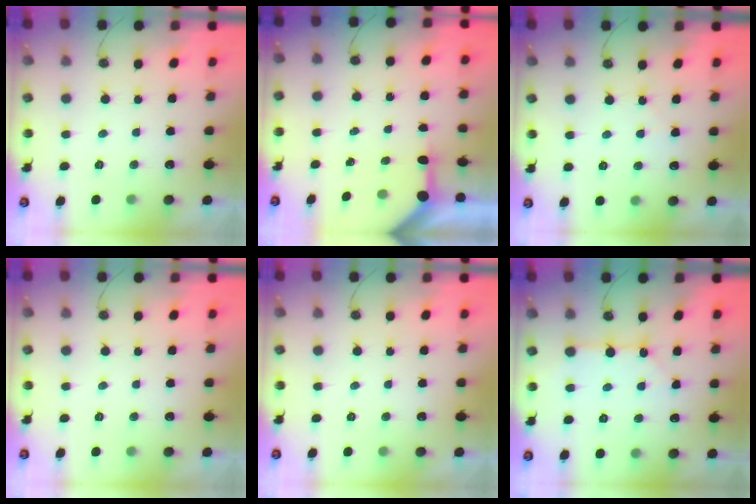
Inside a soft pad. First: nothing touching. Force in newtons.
{"total": 3.4, "press": 3.4, "slide": 0.4}
{"total": 4.4, "press": 4.3, "slide": 0.7}
{"total": 0.0}
{"total": 0.0}
{"total": 2.4, "press": 2.4, "slide": 0.4}